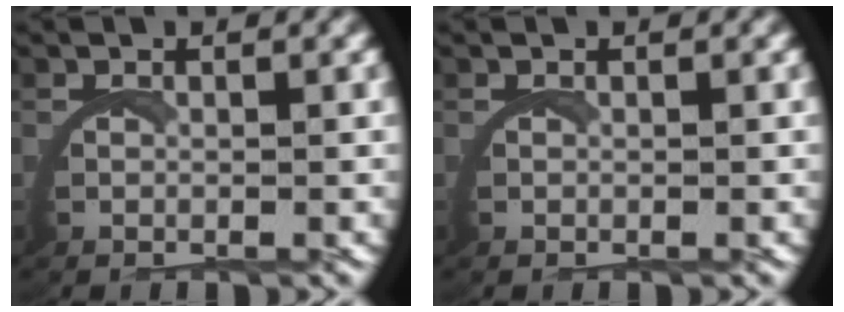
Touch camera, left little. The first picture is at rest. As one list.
[{"total": 0.0}]